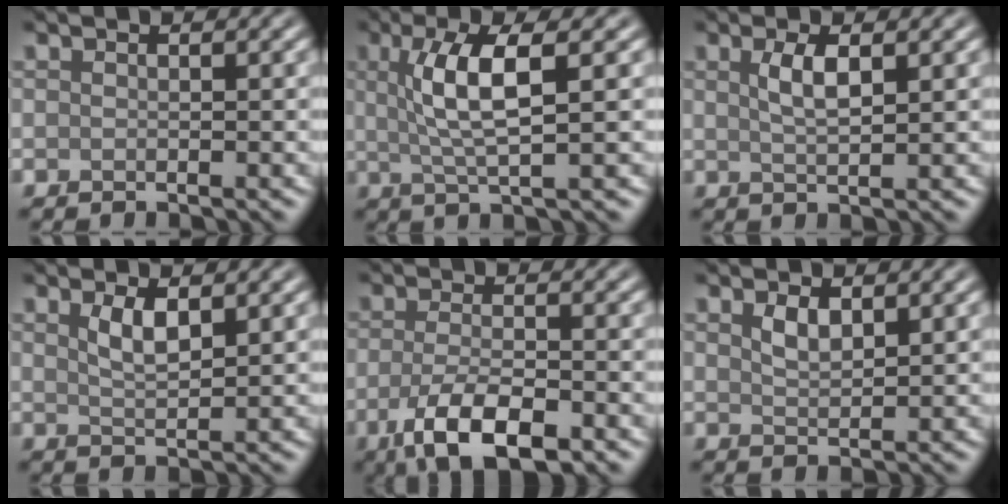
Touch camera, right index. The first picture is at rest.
{"total": 5.5, "force": [1.2, 1.3, 5.2], "torque": [-0.102, 0.006, 0.026]}
{"total": 2.3, "force": [0.9, 0.6, 2.0], "torque": [-0.039, 0.000, 0.018]}
{"total": 2.2, "force": [1.2, 0.6, 1.8], "torque": [-0.034, -0.004, 0.025]}
{"total": 6.0, "force": [-2.8, 2.2, 4.8], "torque": [-0.097, -0.009, -0.053]}
{"total": 1.7, "force": [1.1, 0.7, 1.2], "torque": [-0.025, -0.002, 0.024]}